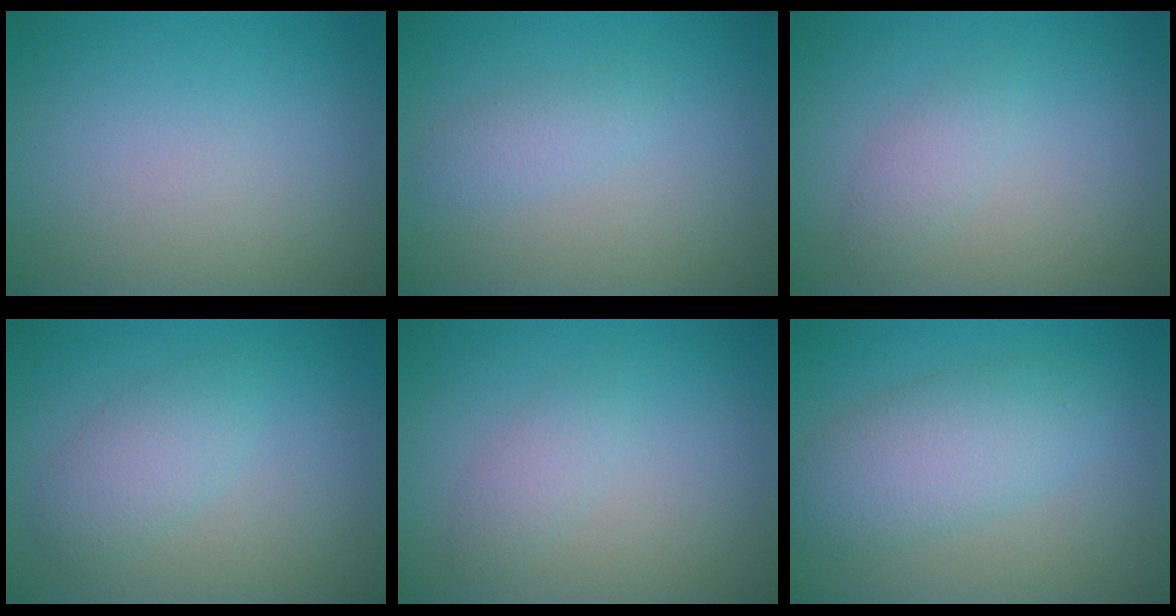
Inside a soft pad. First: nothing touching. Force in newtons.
{"total": 1.5, "press": 1.5, "slide": 0.1}
{"total": 1.4, "press": 1.4, "slide": 0.1}
{"total": 2.7, "press": 2.7, "slide": 0.1}
{"total": 1.4, "press": 1.4, "slide": 0.1}
{"total": 4.9, "press": 4.9, "slide": 0.2}